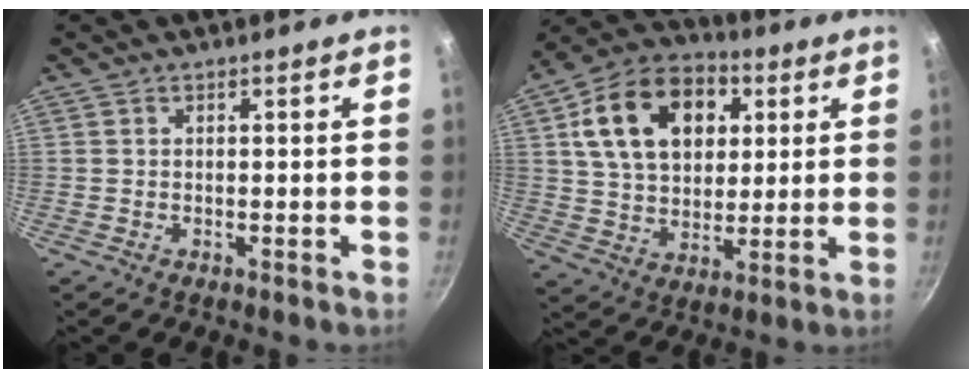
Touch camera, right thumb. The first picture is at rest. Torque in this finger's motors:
{"motor_torque": [0.27, 3.70, 1.21, 0.53, 0.17]}